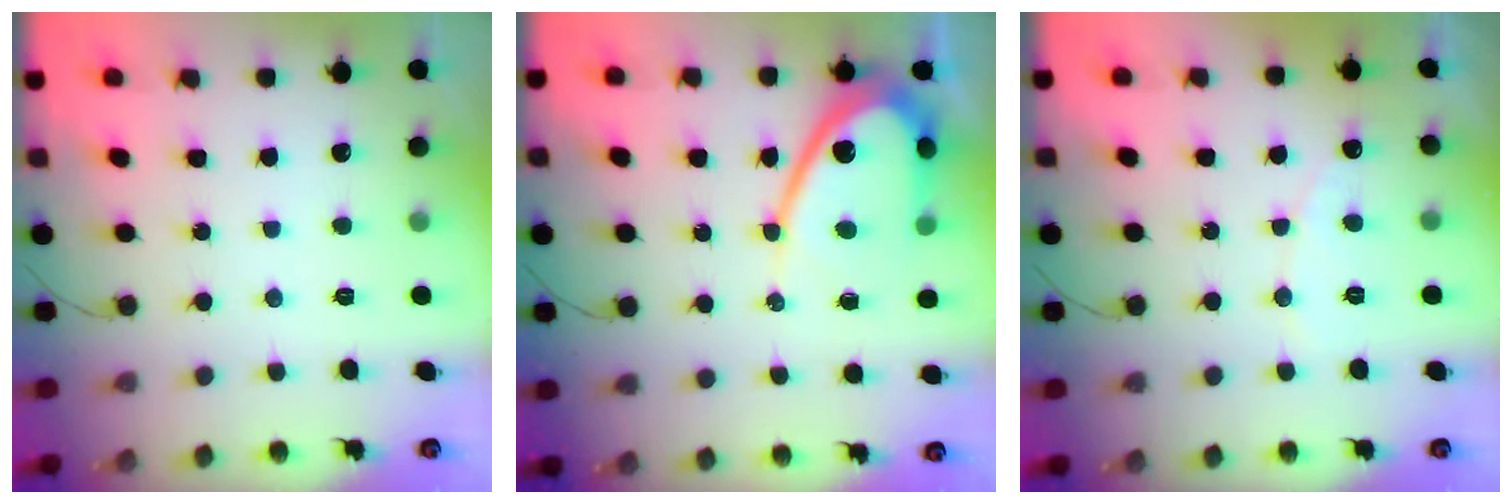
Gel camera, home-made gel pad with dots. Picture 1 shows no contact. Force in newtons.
{"total": 13.2, "press": 13.2, "slide": 1.1}
{"total": 3.9, "press": 3.9, "slide": 0.2}